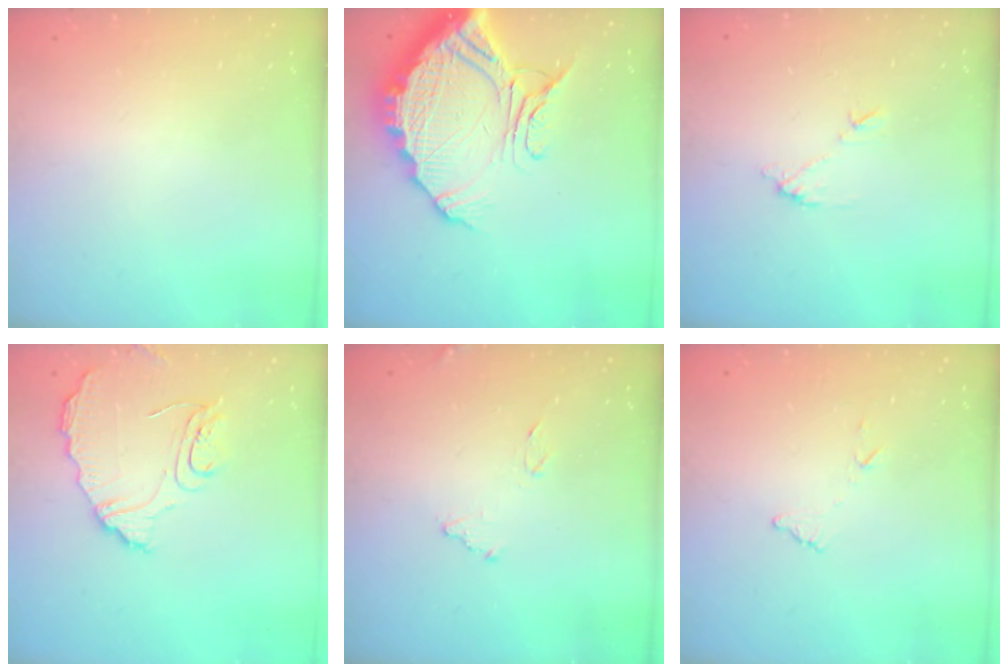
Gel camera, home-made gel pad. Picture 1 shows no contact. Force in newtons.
{"total": 19.5, "press": 19.4, "slide": 2.3}
{"total": 7.6, "press": 7.6, "slide": 0.3}
{"total": 11.2, "press": 11.2, "slide": 0.4}
{"total": 8.8, "press": 8.8, "slide": 0.4}
{"total": 6.5, "press": 6.5, "slide": 0.4}